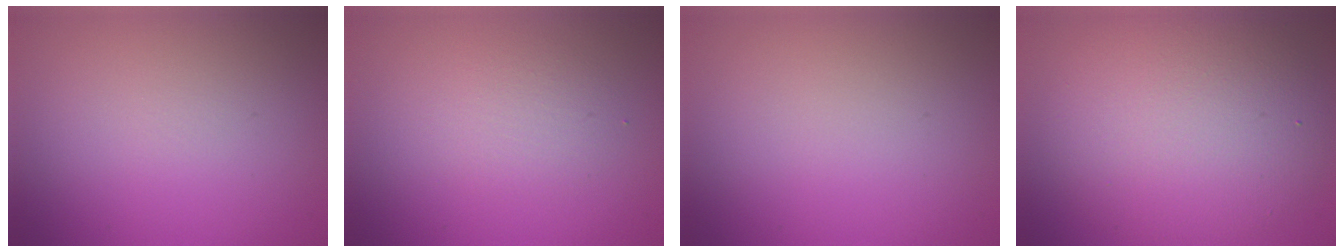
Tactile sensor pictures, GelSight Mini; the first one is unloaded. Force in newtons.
{"total": 1.8, "press": 1.8, "slide": 0.0}
{"total": 0.0}
{"total": 8.1, "press": 8.1, "slide": 0.4}